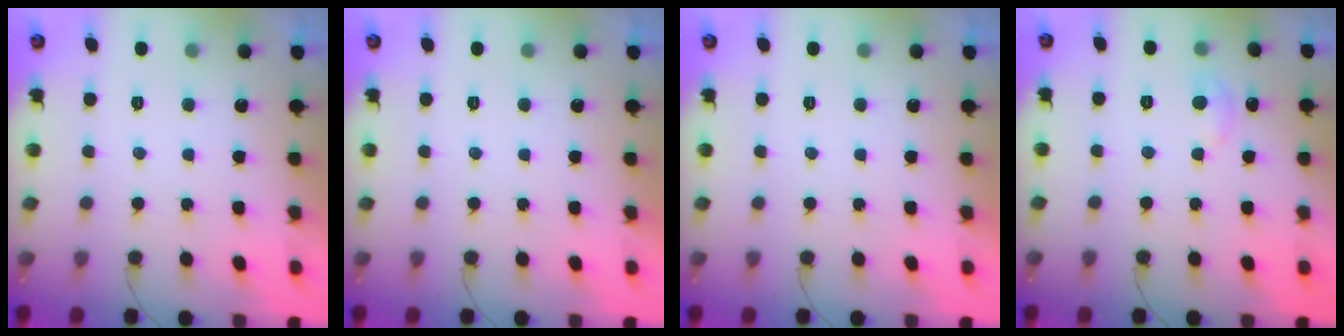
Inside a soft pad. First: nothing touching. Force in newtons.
{"total": 0.0}
{"total": 0.0}
{"total": 3.8, "press": 3.8, "slide": 0.5}